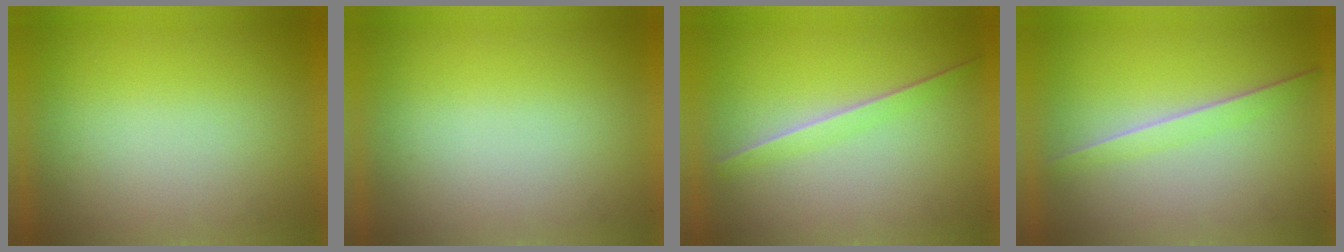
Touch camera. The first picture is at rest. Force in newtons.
{"total": 0.0}
{"total": 1.3}
{"total": 1.4}